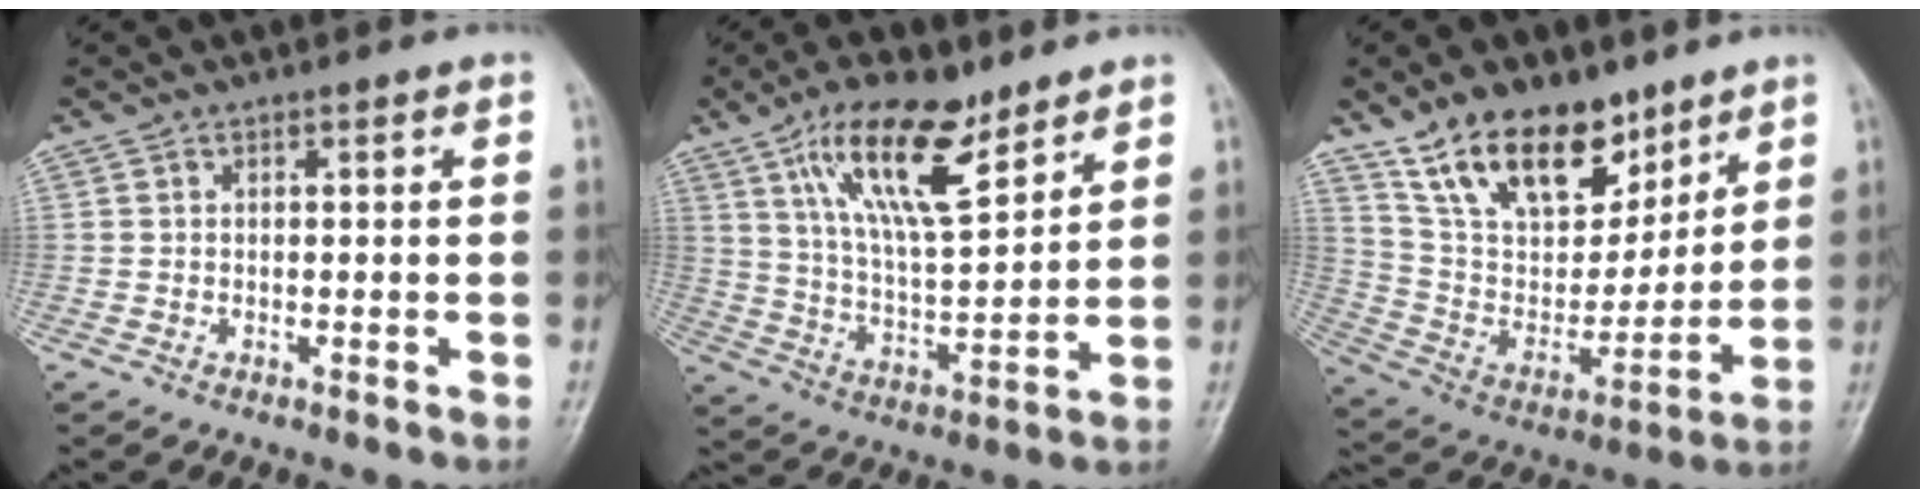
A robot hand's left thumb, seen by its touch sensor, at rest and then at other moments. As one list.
[{"total": 15.4, "force": [9.3, 5.5, 10.9], "torque": [-0.168, -0.045, 0.172]}, {"total": 19.4, "force": [12.8, 10.3, 10.3], "torque": [-0.125, -0.061, 0.238]}]